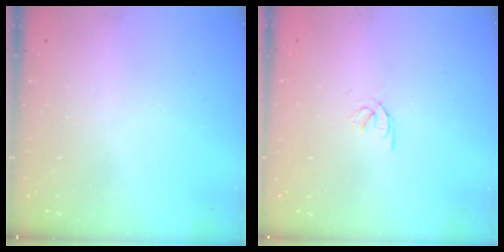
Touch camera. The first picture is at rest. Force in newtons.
{"total": 2.2, "press": 2.2, "slide": 0.2}